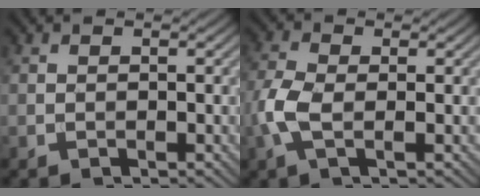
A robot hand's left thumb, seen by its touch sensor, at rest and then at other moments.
{"total": 4.7, "force": [-0.9, 2.2, 4.0], "torque": [-0.109, -0.001, -0.026]}